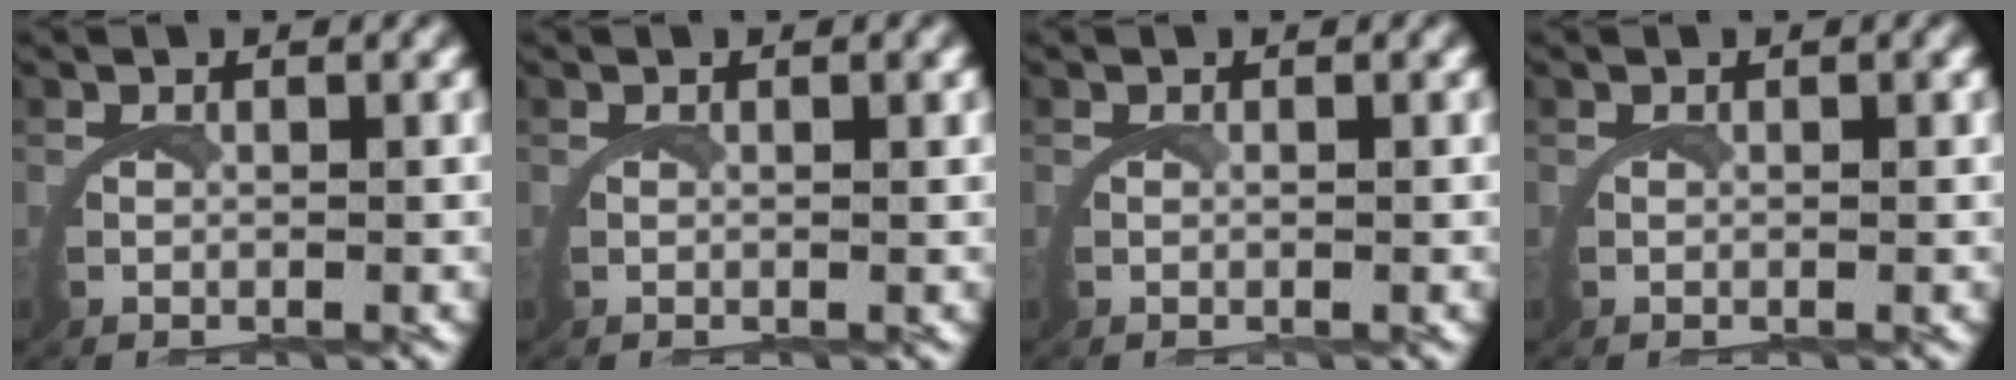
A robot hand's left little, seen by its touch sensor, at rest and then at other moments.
{"total": 0.5, "force": [0.2, -0.5, 0.1], "torque": [-0.003, -0.001, 0.005]}
{"total": 0.0}
{"total": 0.0}